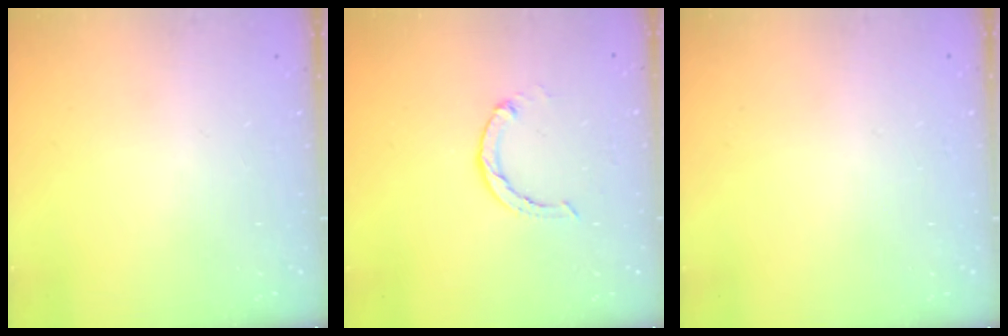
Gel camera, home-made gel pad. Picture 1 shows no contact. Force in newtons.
{"total": 3.0, "press": 3.0, "slide": 0.4}
{"total": 2.7, "press": 2.7, "slide": 0.2}